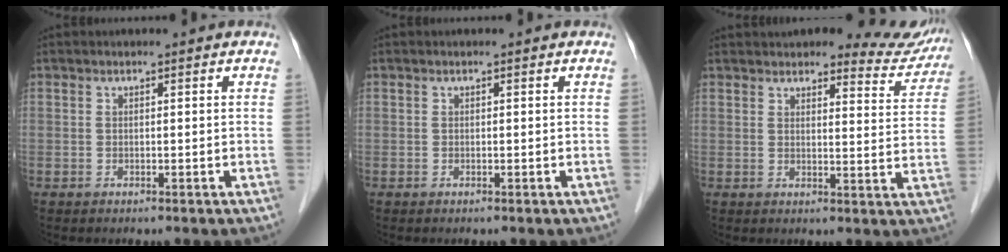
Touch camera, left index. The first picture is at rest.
{"total": 0.0}
{"total": 8.7, "force": [8.2, 2.2, 1.7], "torque": [-0.001, -0.018, 0.079]}